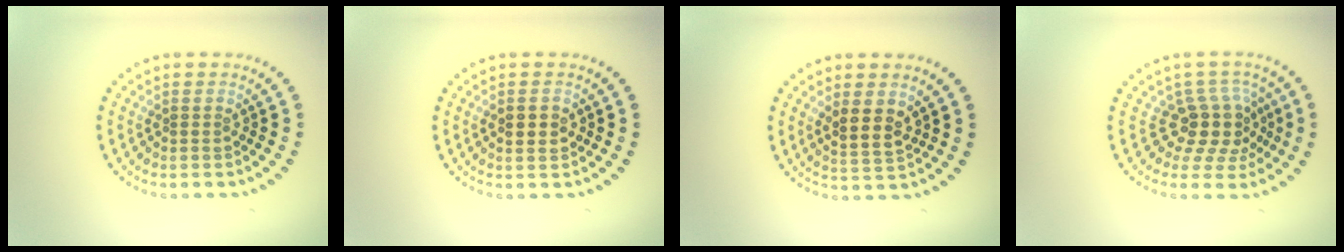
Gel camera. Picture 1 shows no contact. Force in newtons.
{"total": 1.8, "press": 1.8, "slide": 0.3}
{"total": 2.4, "press": 2.2, "slide": 1.1}
{"total": 3.8, "press": 2.8, "slide": 2.6}